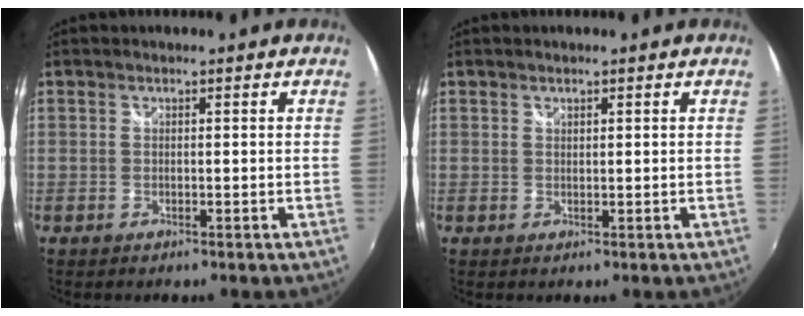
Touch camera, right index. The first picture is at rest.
{"total": 0.6, "force": [0.5, 0.2, 0.2], "torque": [-0.003, 0.000, 0.009]}